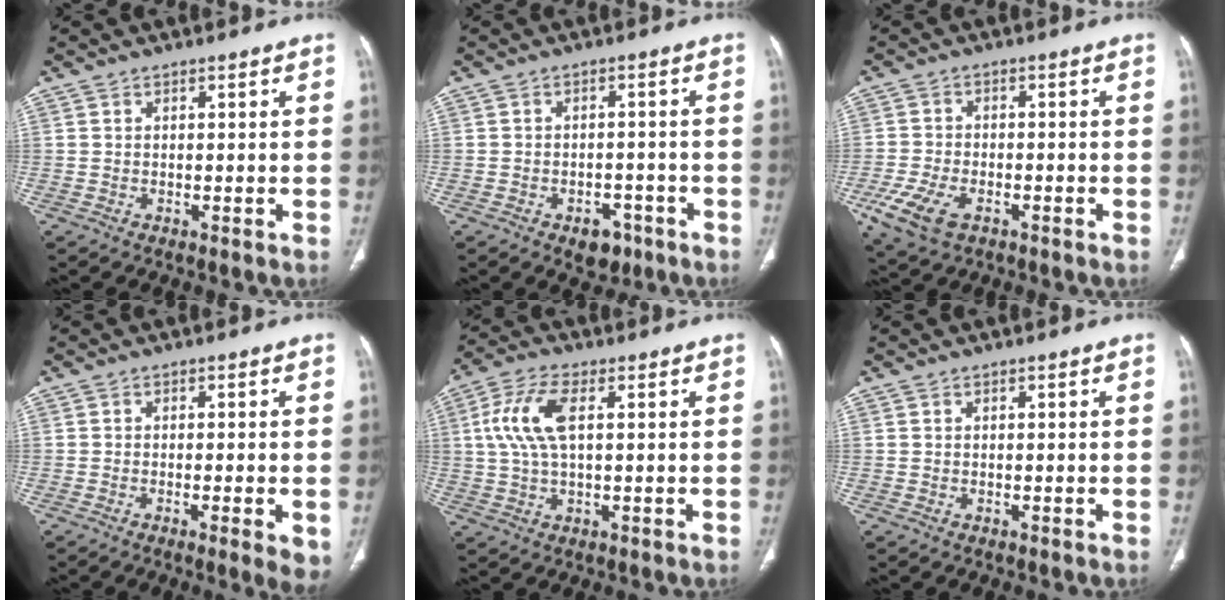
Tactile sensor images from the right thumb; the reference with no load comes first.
{"total": 5.1, "force": [-2.9, 3.3, 2.6], "torque": [-0.016, 0.018, -0.034]}
{"total": 8.7, "force": [-4.1, 4.8, 6.0], "torque": [-0.135, 0.004, -0.073]}
{"total": 5.3, "force": [-1.6, 0.9, 4.9], "torque": [-0.075, -0.011, -0.025]}
{"total": 9.4, "force": [2.0, 4.2, 8.2], "torque": [-0.186, 0.014, 0.037]}
{"total": 0.0}